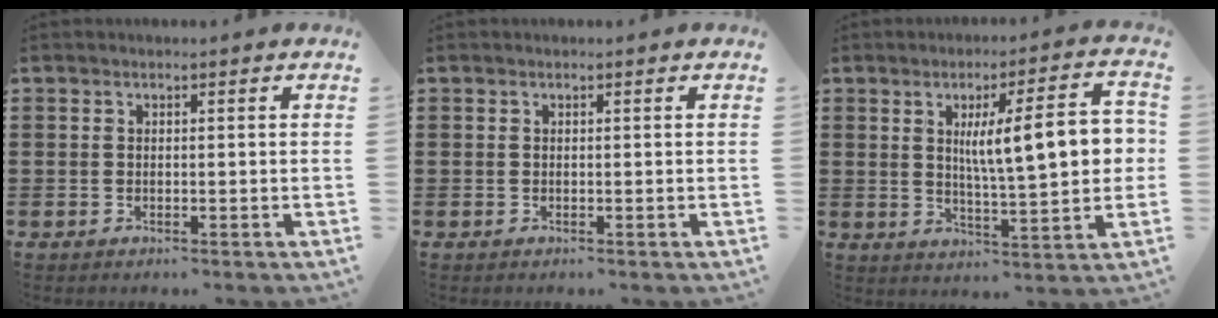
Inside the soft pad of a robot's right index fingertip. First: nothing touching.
{"total": 0.0}
{"total": 11.8, "force": [2.3, 2.6, 11.2], "torque": [-0.183, 0.003, 0.033]}